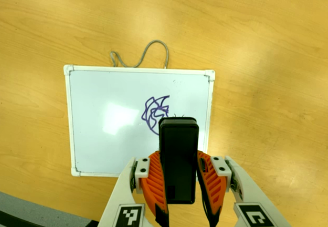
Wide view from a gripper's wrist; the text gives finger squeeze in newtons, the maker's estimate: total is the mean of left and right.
{"total": 9.1, "left": 6.6, "right": 11.7}